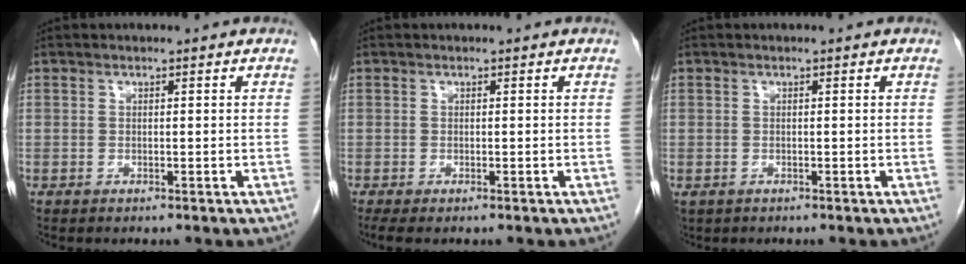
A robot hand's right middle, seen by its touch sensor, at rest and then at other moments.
{"total": 1.9, "force": [-1.4, 0.5, 1.3], "torque": [-0.024, -0.010, -0.020]}
{"total": 0.9, "force": [-0.4, 0.8, 0.3], "torque": [-0.010, 0.002, 0.001]}